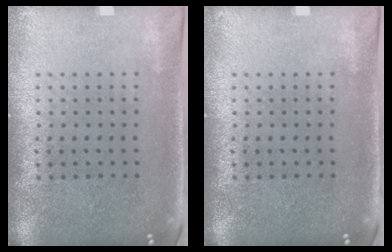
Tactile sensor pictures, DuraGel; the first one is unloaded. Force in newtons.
{"total": 0.0}